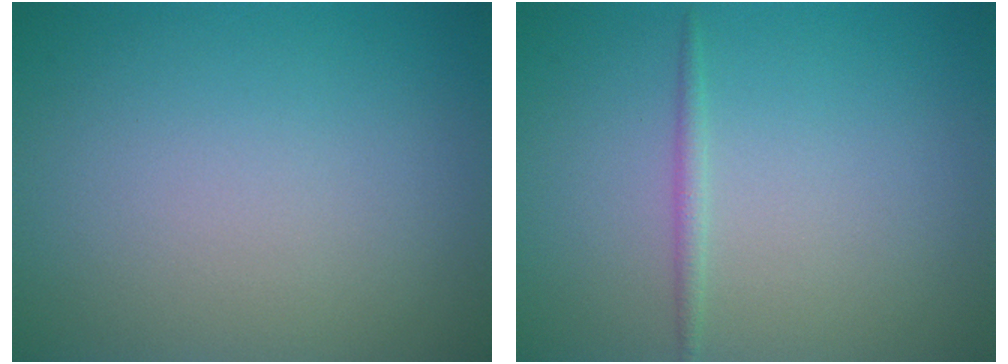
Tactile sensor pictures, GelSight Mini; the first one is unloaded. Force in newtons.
{"total": 0.9, "press": 0.9, "slide": 0.1}